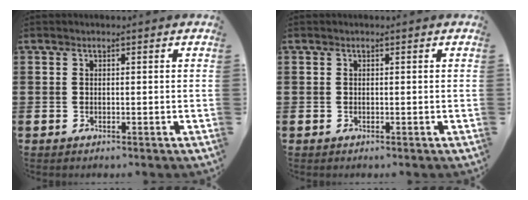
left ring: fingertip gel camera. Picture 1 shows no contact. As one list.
[{"total": 0.0}]